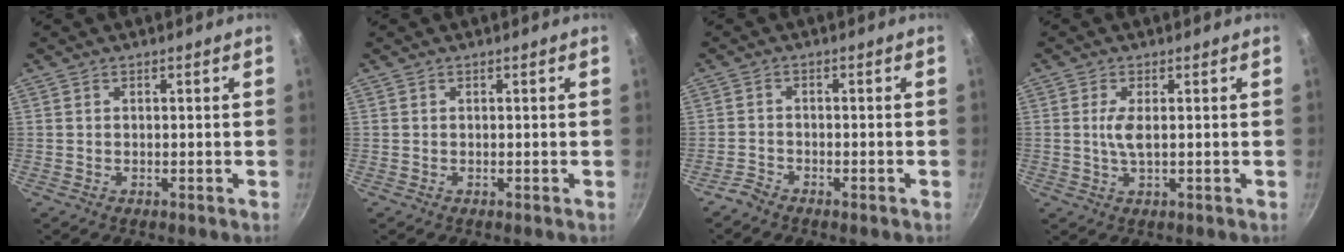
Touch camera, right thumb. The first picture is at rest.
{"total": 0.0}
{"total": 2.2, "force": [-2.0, 0.7, 0.6], "torque": [-0.020, 0.017, -0.040]}
{"total": 3.3, "force": [0.3, 0.9, 3.1], "torque": [-0.074, 0.000, 0.005]}